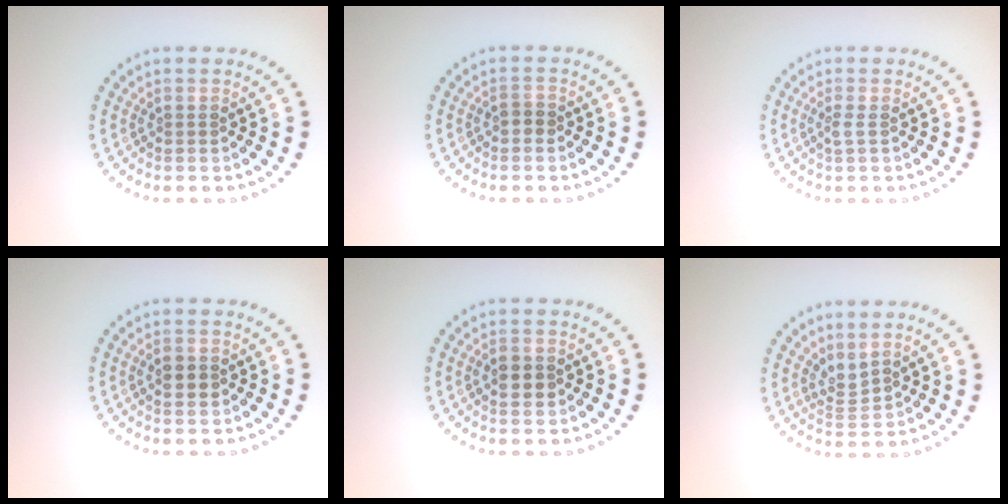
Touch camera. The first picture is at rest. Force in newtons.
{"total": 0.8, "press": 0.8, "slide": 0.3}
{"total": 0.9, "press": 0.7, "slide": 0.5}
{"total": 2.2, "press": 2.2, "slide": 0.0}
{"total": 2.3, "press": 2.3, "slide": 0.0}
{"total": 2.1, "press": 1.4, "slide": 1.5}